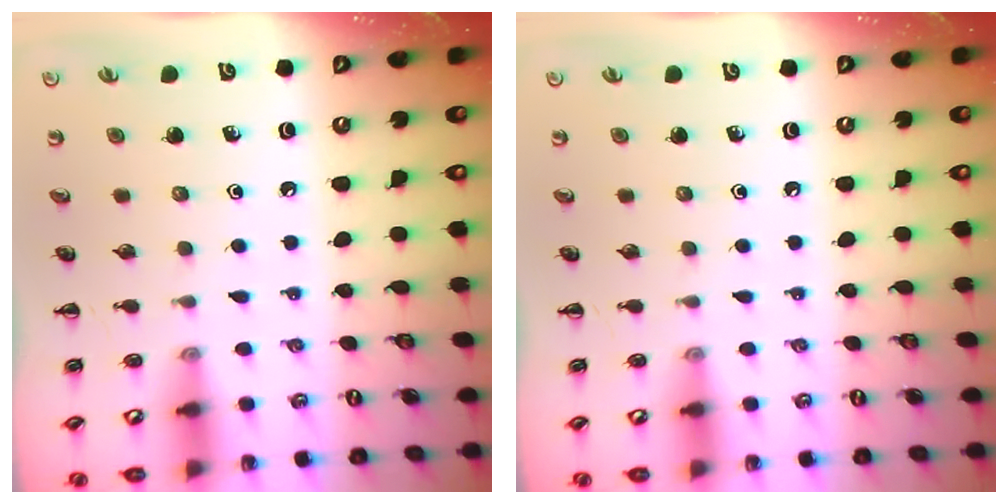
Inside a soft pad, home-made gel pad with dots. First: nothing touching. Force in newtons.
{"total": 0.0}